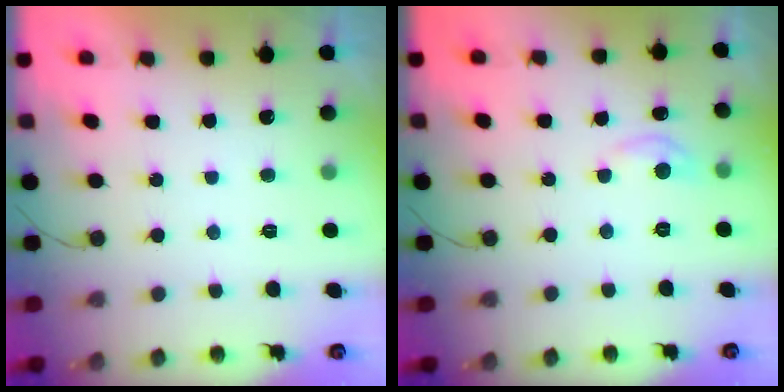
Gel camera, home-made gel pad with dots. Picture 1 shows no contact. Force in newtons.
{"total": 5.4, "press": 5.3, "slide": 0.8}